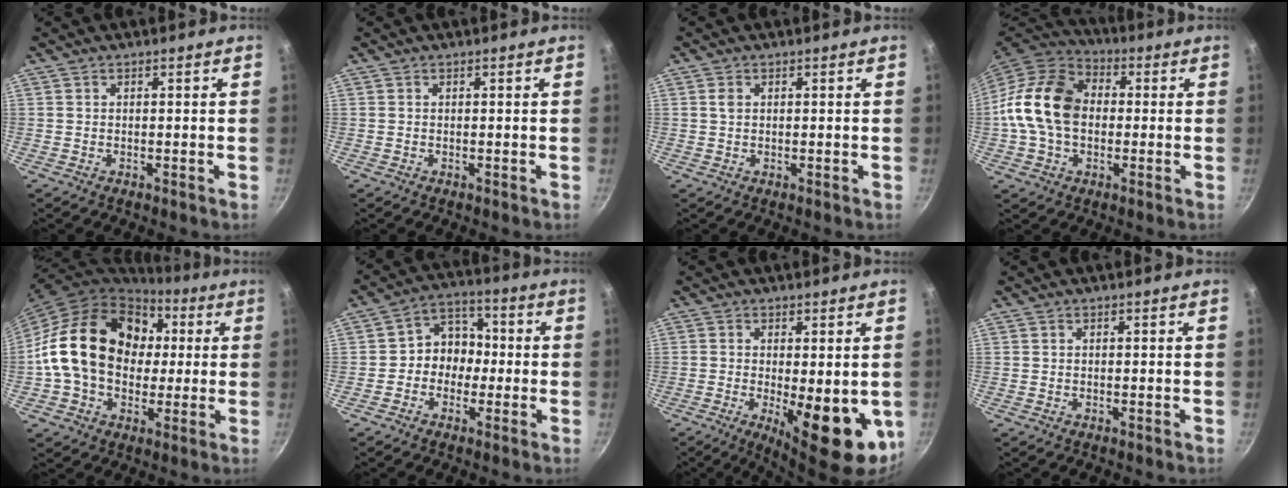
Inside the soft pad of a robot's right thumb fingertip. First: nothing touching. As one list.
[{"total": 0.0}, {"total": 1.3, "force": [0.4, 0.9, 0.8], "torque": [-0.014, 0.001, 0.006]}, {"total": 16.8, "force": [-0.1, 12.2, 11.5], "torque": [-0.191, 0.031, -0.018]}, {"total": 22.3, "force": [2.4, 17.0, 14.3], "torque": [-0.226, 0.032, 0.036]}, {"total": 7.7, "force": [-1.1, 6.6, 3.7], "torque": [-0.006, 0.029, -0.033]}, {"total": 13.4, "force": [-2.8, 5.0, 12.2], "torque": [-0.149, -0.012, -0.024]}, {"total": 0.0}]